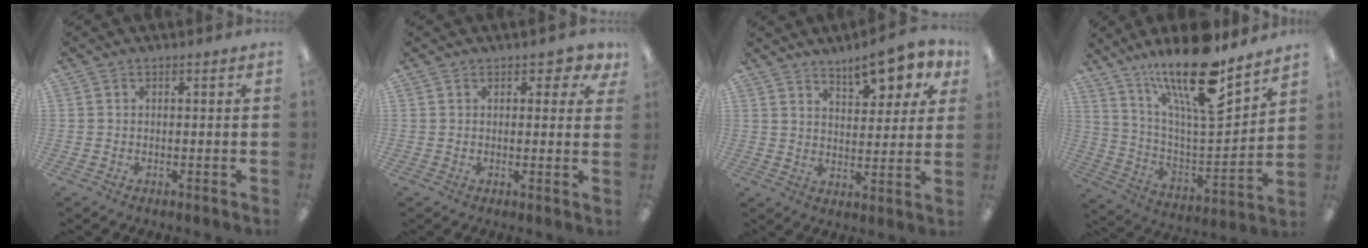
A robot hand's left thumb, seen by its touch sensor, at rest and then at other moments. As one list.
[{"total": 3.4, "force": [1.9, 1.8, 2.1], "torque": [-0.020, -0.003, 0.029]}, {"total": 9.8, "force": [7.3, 3.7, 5.3], "torque": [-0.059, -0.042, 0.123]}, {"total": 22.6, "force": [15.9, 6.3, 14.8], "torque": [-0.256, -0.102, 0.266]}]